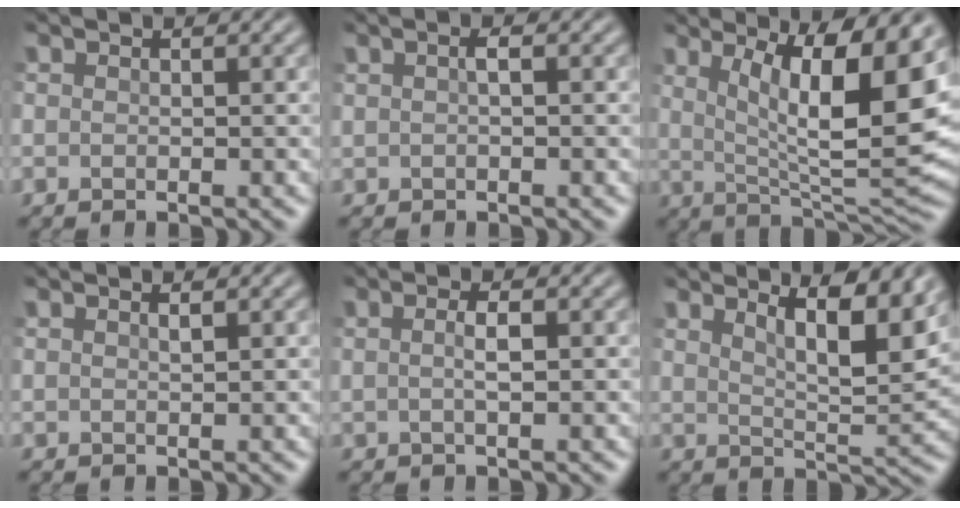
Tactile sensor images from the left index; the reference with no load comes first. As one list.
[{"total": 0.8, "force": [0.0, 0.2, 0.8], "torque": [-0.020, 0.004, 0.000]}, {"total": 12.5, "force": [3.3, 3.5, 11.6], "torque": [-0.162, -0.013, 0.052]}, {"total": 0.6, "force": [0.5, 0.1, 0.4], "torque": [-0.010, 0.000, 0.008]}, {"total": 1.7, "force": [0.1, 0.4, 1.6], "torque": [-0.032, 0.000, 0.000]}, {"total": 6.9, "force": [4.1, 1.8, 5.2], "torque": [-0.077, 0.000, 0.068]}]